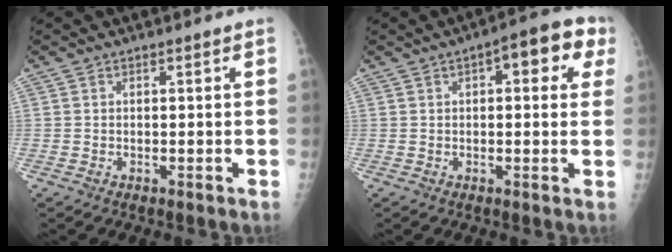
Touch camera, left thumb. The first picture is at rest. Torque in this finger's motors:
{"motor_torque": [-0.31, 0.19, -0.23, -0.20, 0.12]}